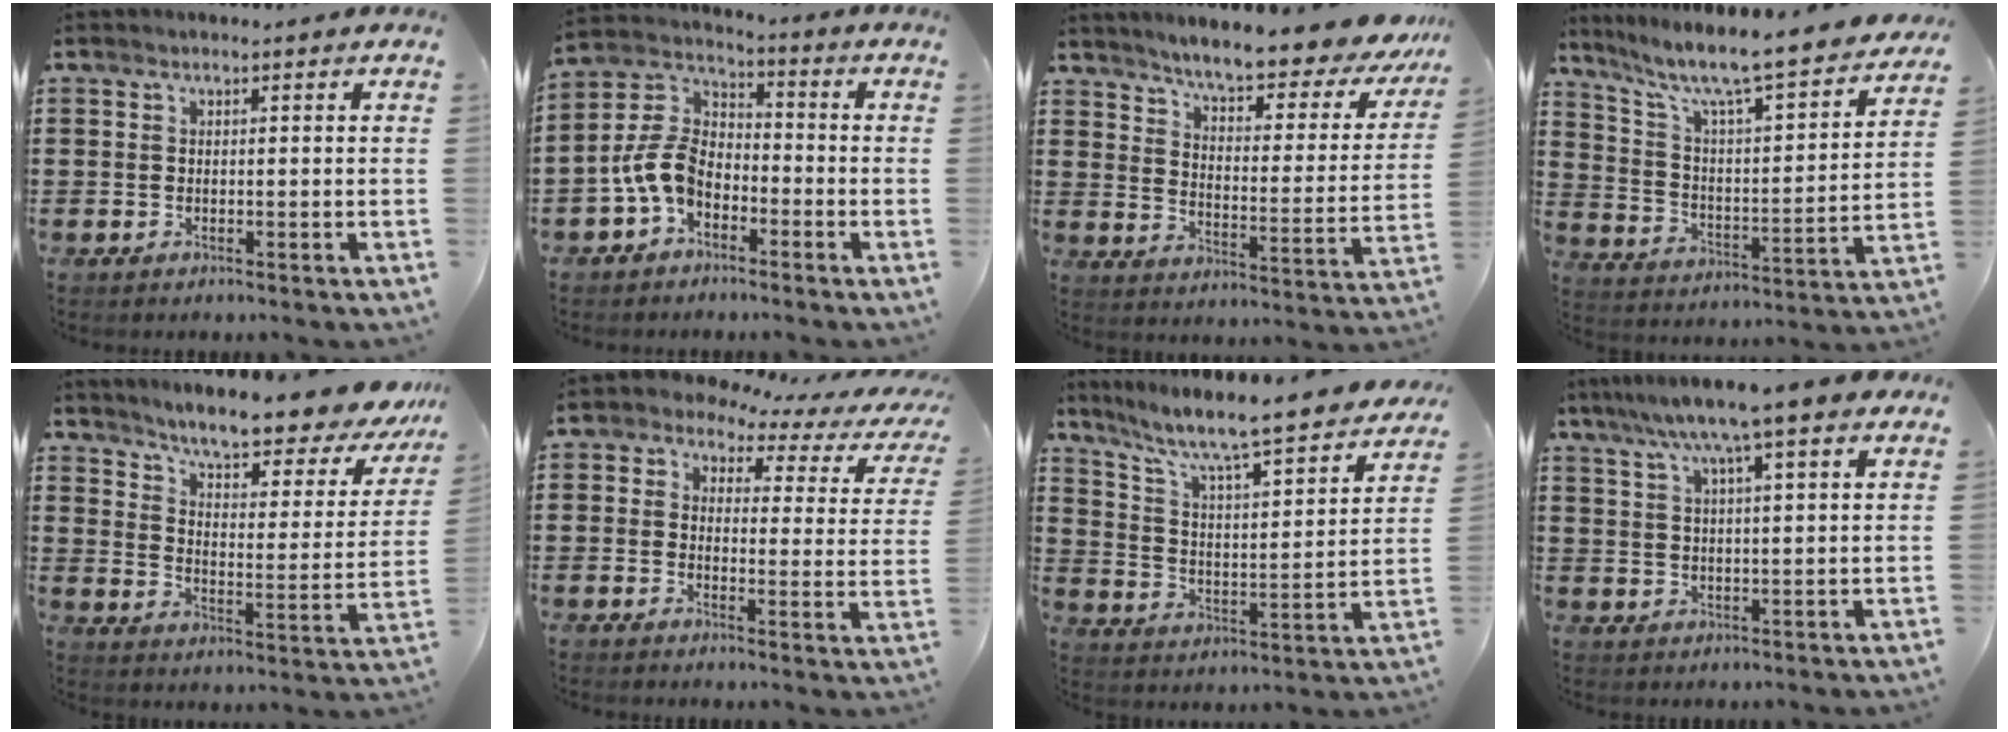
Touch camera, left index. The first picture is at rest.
{"total": 7.7, "force": [-3.5, 5.0, 4.8], "torque": [-0.140, -0.006, -0.078]}
{"total": 6.9, "force": [6.1, 0.4, 3.3], "torque": [-0.076, -0.047, 0.096]}
{"total": 8.7, "force": [7.1, 0.6, 4.9], "torque": [-0.117, -0.059, 0.111]}
{"total": 8.3, "force": [7.2, 0.6, 4.2], "torque": [-0.087, -0.055, 0.112]}
{"total": 3.3, "force": [2.2, 1.6, 1.9], "torque": [-0.047, -0.011, 0.028]}
{"total": 7.1, "force": [6.0, 0.0, 3.7], "torque": [-0.100, -0.052, 0.091]}
{"total": 9.2, "force": [6.9, 0.8, 6.0], "torque": [-0.127, -0.018, 0.119]}